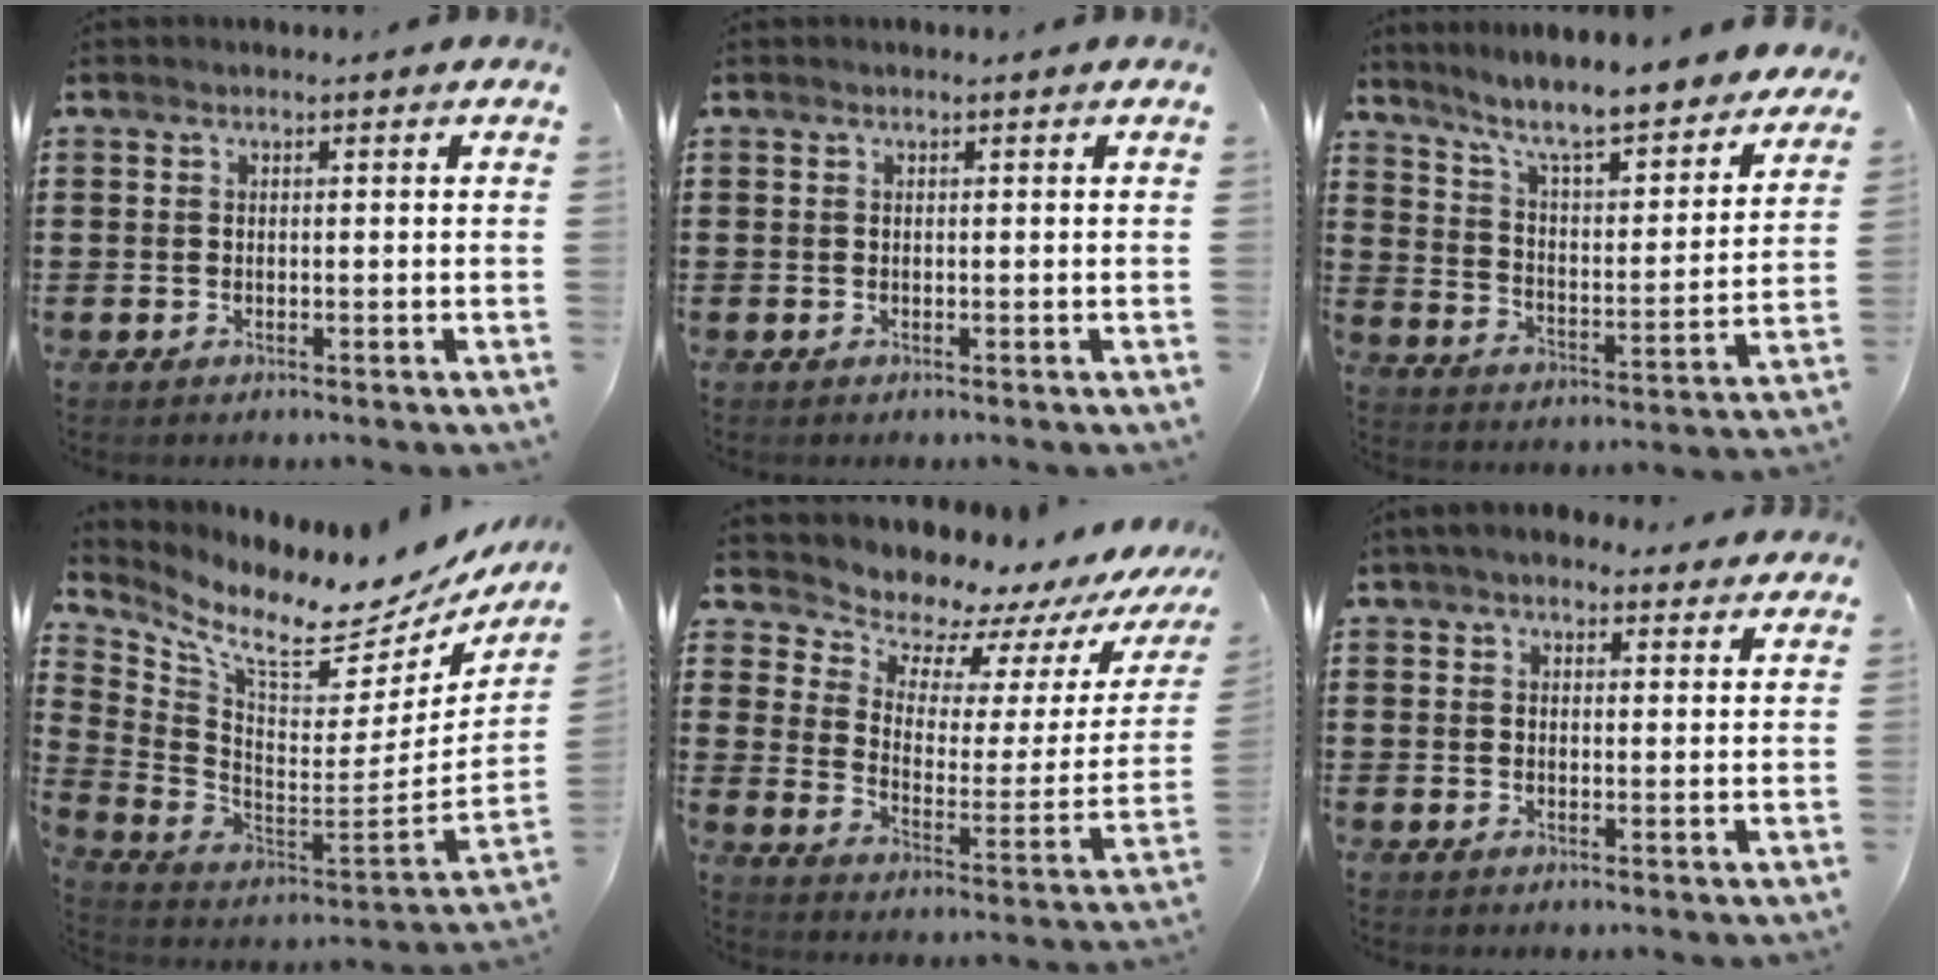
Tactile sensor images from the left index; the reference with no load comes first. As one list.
[{"total": 0.0}, {"total": 7.5, "force": [6.6, 0.1, 3.6], "torque": [-0.097, -0.053, 0.106]}, {"total": 8.3, "force": [6.8, 1.5, 4.6], "torque": [-0.117, -0.071, 0.111]}, {"total": 7.6, "force": [7.0, 2.7, 1.1], "torque": [-0.049, -0.064, 0.121]}, {"total": 3.1, "force": [2.5, 1.5, 1.0], "torque": [-0.027, 0.002, 0.046]}]